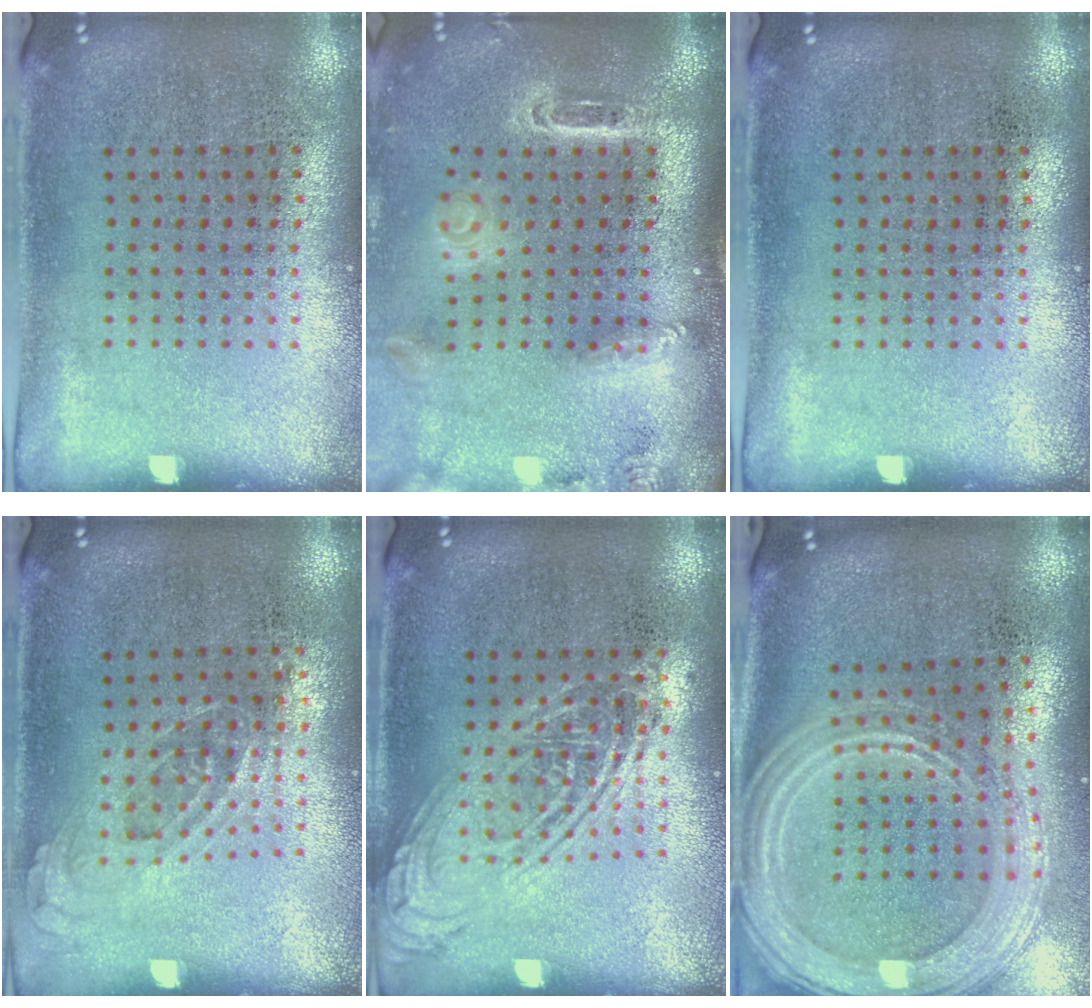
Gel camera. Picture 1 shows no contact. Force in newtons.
{"total": 2.9, "press": 2.1, "slide": 2.0}
{"total": 0.0}
{"total": 0.8, "press": 0.7, "slide": 0.4}
{"total": 2.4, "press": 2.4, "slide": 0.2}
{"total": 2.7, "press": 2.3, "slide": 1.5}